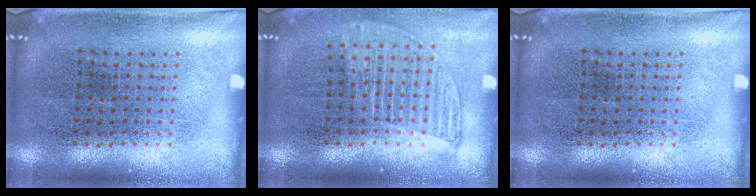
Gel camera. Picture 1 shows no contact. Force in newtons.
{"total": 1.3, "press": 1.1, "slide": 0.6}
{"total": 0.0}